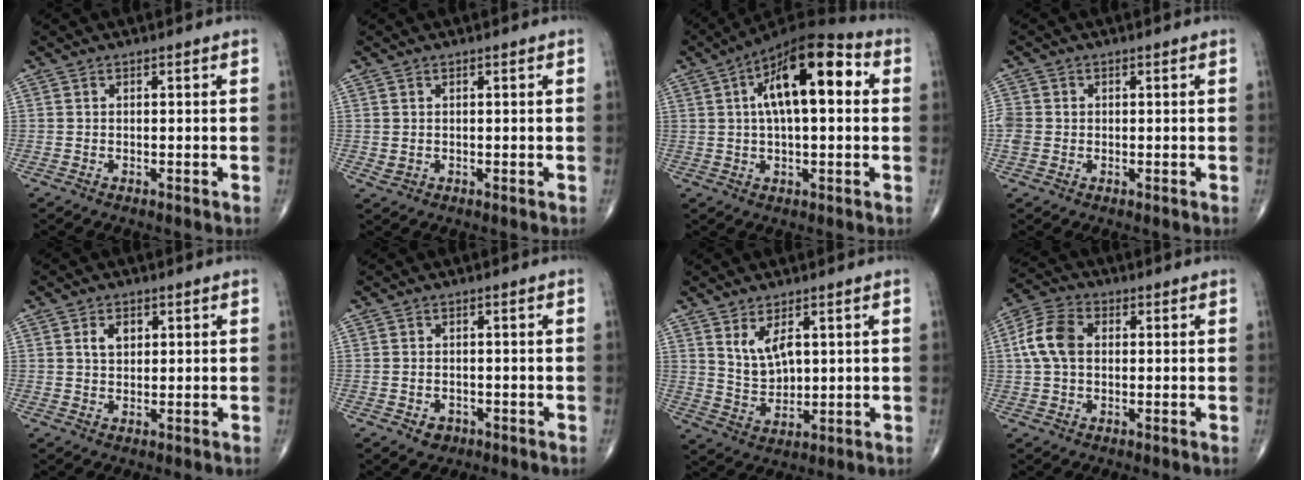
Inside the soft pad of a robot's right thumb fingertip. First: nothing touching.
{"total": 1.1, "force": [0.2, 0.9, 0.6], "torque": [-0.010, -0.003, 0.008]}
{"total": 17.0, "force": [3.8, 7.0, 15.0], "torque": [-0.224, 0.029, 0.051]}
{"total": 3.7, "force": [0.0, 3.2, 1.7], "torque": [-0.038, 0.009, 0.003]}
{"total": 3.2, "force": [1.1, 2.2, 2.1], "torque": [-0.028, 0.000, 0.020]}
{"total": 2.4, "force": [-1.0, 1.9, 0.9], "torque": [-0.004, 0.005, -0.010]}
{"total": 6.3, "force": [2.7, 3.3, 4.7], "torque": [-0.076, -0.022, 0.061]}
{"total": 8.4, "force": [1.0, 5.8, 6.1], "torque": [-0.126, 0.021, 0.014]}